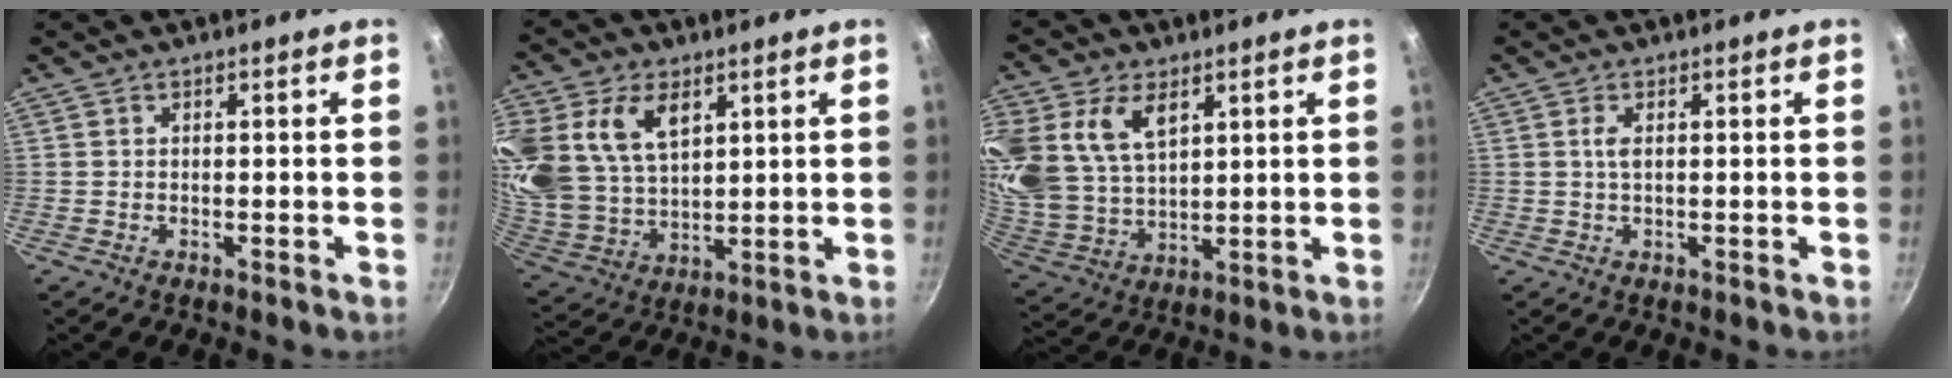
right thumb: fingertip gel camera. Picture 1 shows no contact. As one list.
[{"total": 20.7, "force": [8.2, 13.7, 13.1], "torque": [-0.283, -0.011, 0.169]}, {"total": 19.0, "force": [7.7, 12.4, 12.2], "torque": [-0.263, -0.012, 0.163]}, {"total": 1.8, "force": [0.4, 0.7, 1.6], "torque": [-0.034, 0.001, 0.010]}]